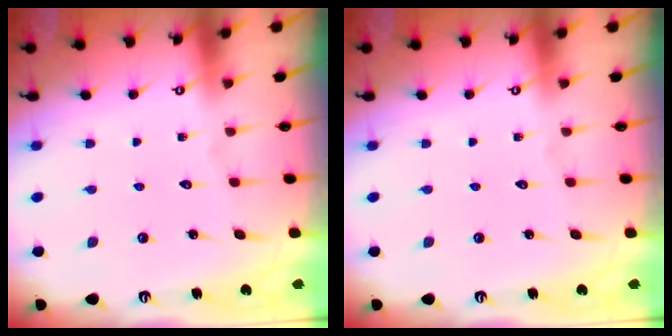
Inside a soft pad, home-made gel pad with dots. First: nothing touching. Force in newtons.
{"total": 0.0}